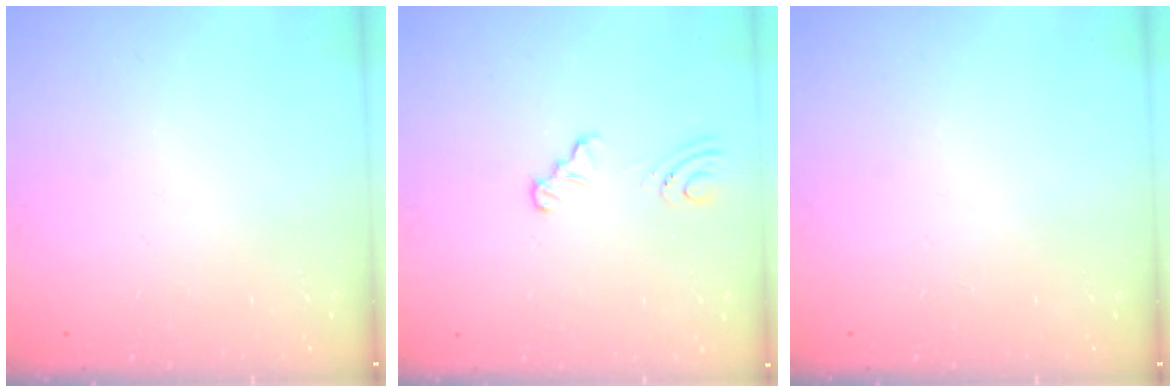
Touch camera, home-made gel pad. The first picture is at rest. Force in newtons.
{"total": 3.7, "press": 2.8, "slide": 2.3}
{"total": 0.0}